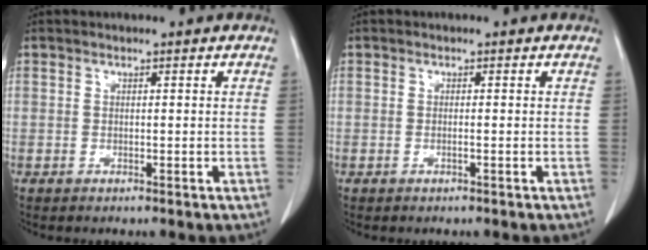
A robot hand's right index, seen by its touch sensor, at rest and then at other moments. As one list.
[{"total": 0.5, "force": [-0.2, -0.1, 0.5], "torque": [-0.008, 0.001, -0.004]}]